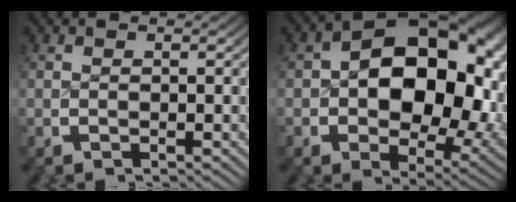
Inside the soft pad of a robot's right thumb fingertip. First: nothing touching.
{"total": 15.6, "force": [0.8, 10.0, 12.0], "torque": [-0.195, -0.037, 0.026]}